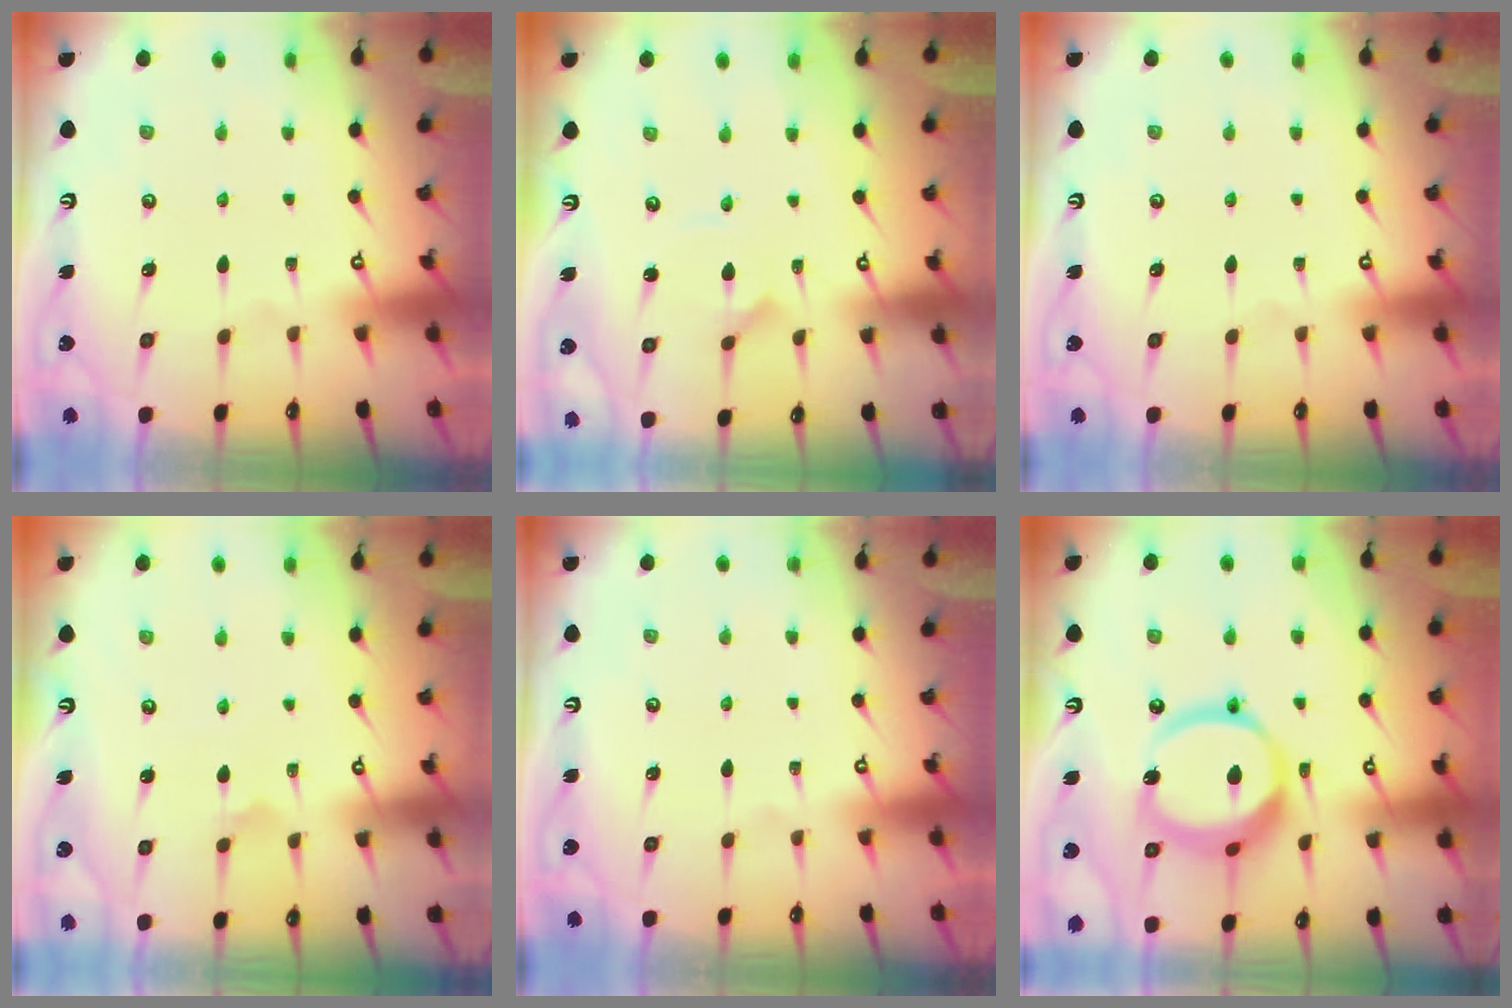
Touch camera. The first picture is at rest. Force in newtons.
{"total": 3.5, "press": 3.5, "slide": 0.3}
{"total": 0.0}
{"total": 2.9, "press": 2.9, "slide": 0.1}
{"total": 0.0}
{"total": 16.3, "press": 16.2, "slide": 2.0}